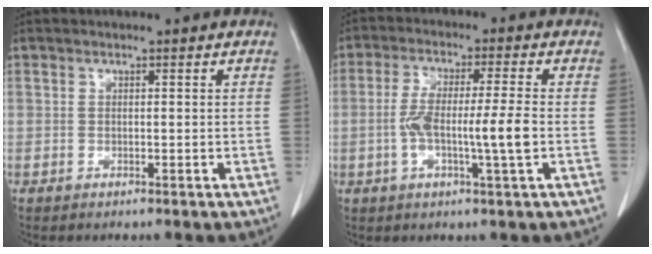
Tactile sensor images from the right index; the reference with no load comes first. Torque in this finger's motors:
{"motor_torque": [0.71, -0.22, 0.35, 0.12]}